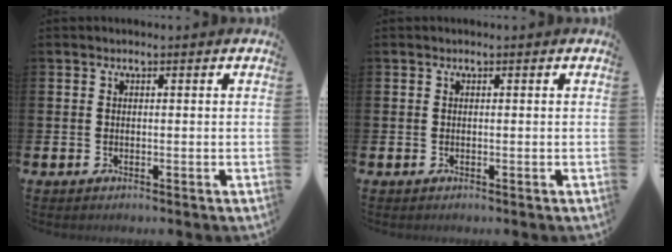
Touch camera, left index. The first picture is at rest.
{"total": 0.0}